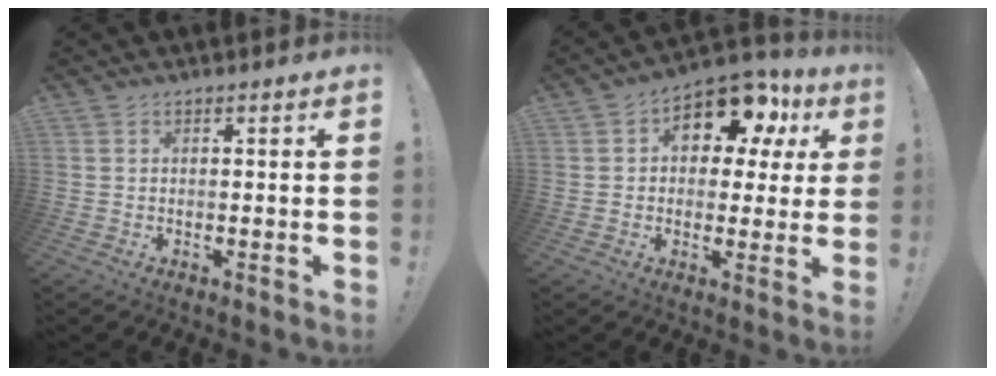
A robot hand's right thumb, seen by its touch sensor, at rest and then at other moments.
{"total": 12.1, "force": [6.3, 7.1, 7.5], "torque": [-0.104, -0.037, 0.109]}